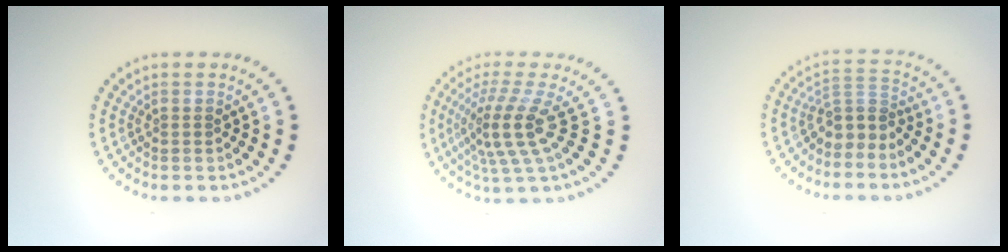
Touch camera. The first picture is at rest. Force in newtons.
{"total": 4.4, "press": 3.0, "slide": 3.2}
{"total": 2.9, "press": 2.1, "slide": 2.0}